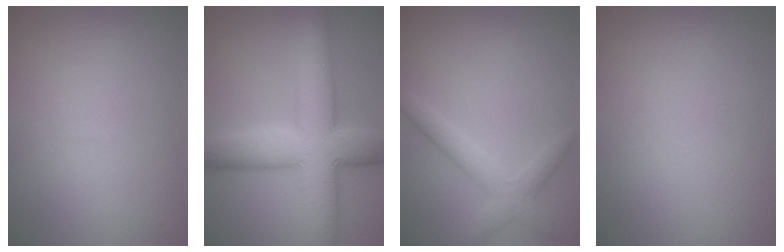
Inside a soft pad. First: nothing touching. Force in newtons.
{"total": 9.7, "press": 9.7, "slide": 0.2}
{"total": 2.7, "press": 2.7, "slide": 0.1}
{"total": 0.0}